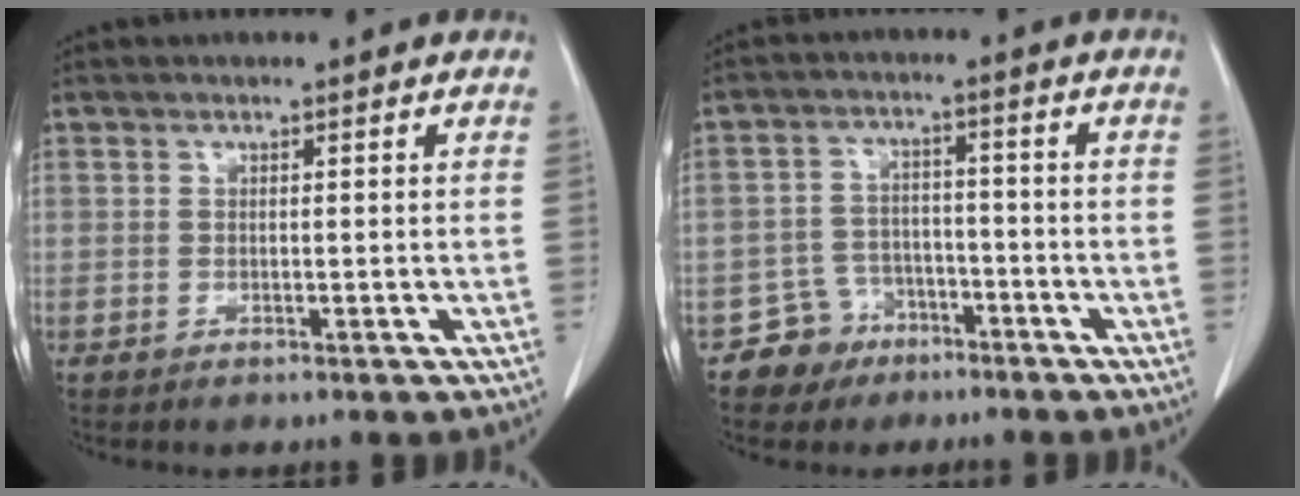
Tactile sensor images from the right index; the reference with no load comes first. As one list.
[{"total": 5.8, "force": [-3.6, 4.6, 0.0], "torque": [0.010, 0.014, -0.059]}]